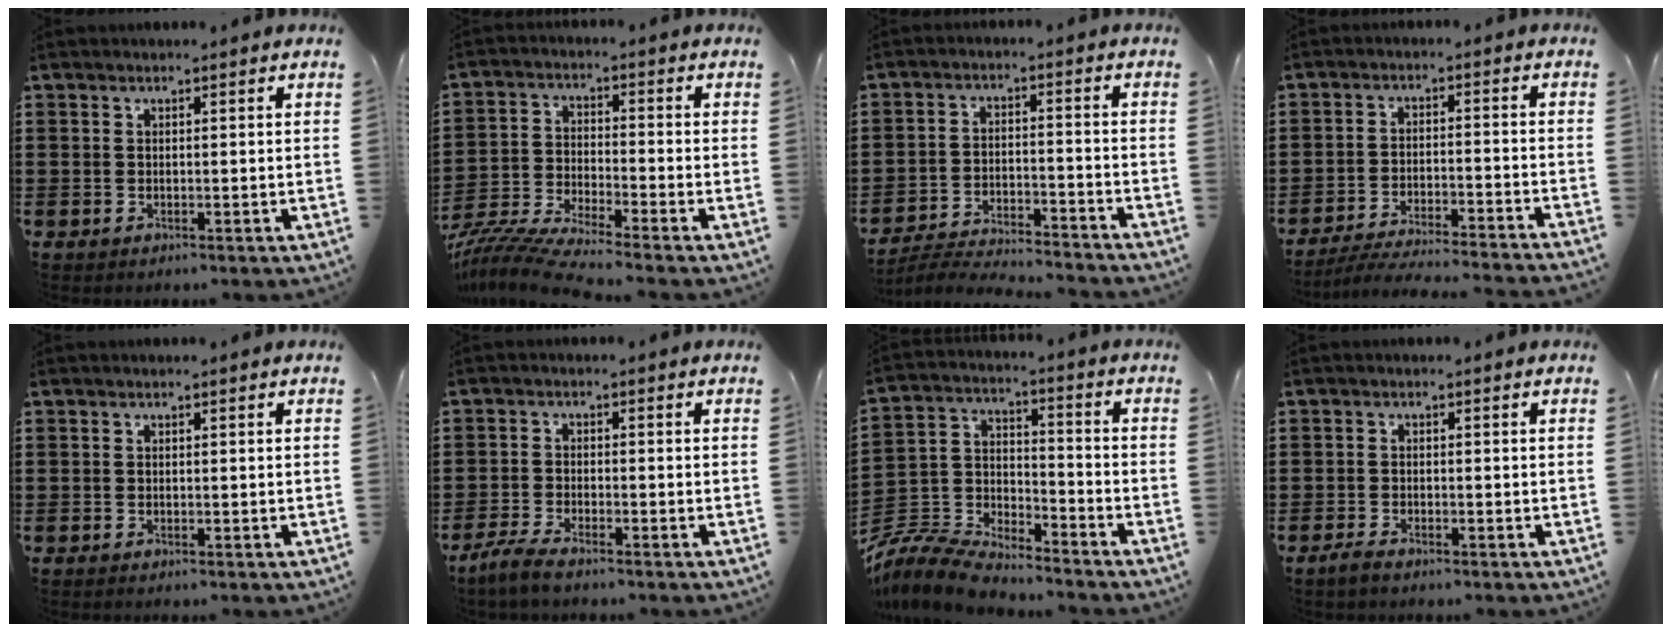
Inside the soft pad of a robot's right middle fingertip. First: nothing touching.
{"total": 6.4, "force": [-6.0, -0.3, 2.2], "torque": [-0.067, -0.020, -0.124]}
{"total": 4.9, "force": [-4.8, 0.0, 1.1], "torque": [-0.027, -0.001, -0.099]}
{"total": 4.9, "force": [-4.7, -0.2, 1.4], "torque": [-0.029, -0.010, -0.096]}
{"total": 0.0}
{"total": 3.2, "force": [-2.8, 0.2, 1.6], "torque": [-0.042, -0.007, -0.058]}
{"total": 9.4, "force": [-9.0, 1.5, 2.0], "torque": [-0.063, 0.005, -0.188]}
{"total": 1.5, "force": [-1.2, 0.3, 0.7], "torque": [-0.023, -0.001, -0.028]}